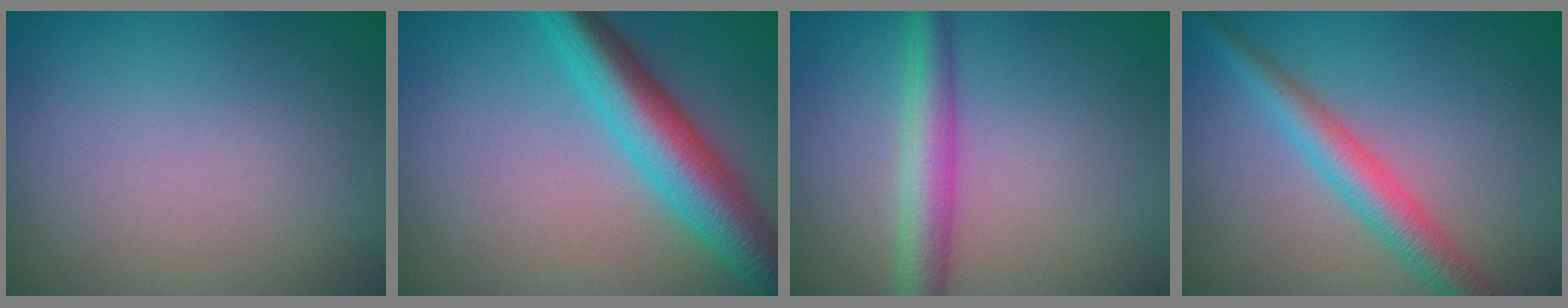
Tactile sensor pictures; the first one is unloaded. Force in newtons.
{"total": 7.6, "press": 7.6, "slide": 0.2}
{"total": 4.1, "press": 4.1, "slide": 0.1}
{"total": 3.9, "press": 3.9, "slide": 0.1}